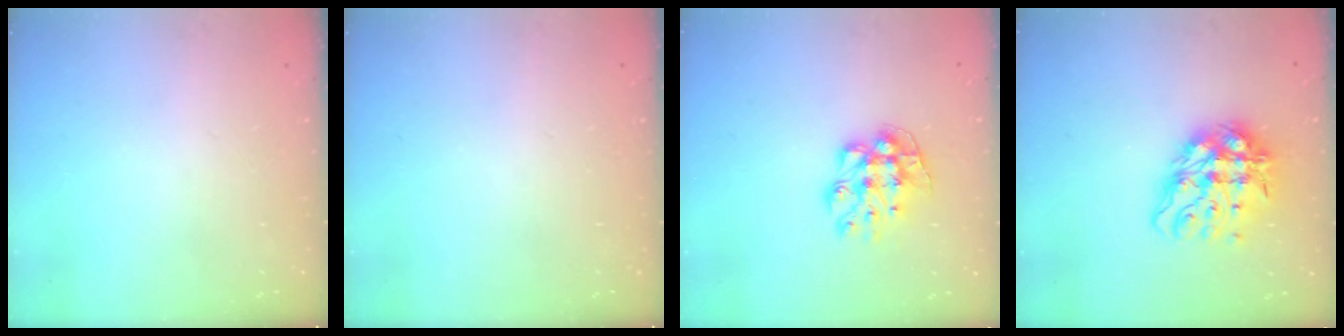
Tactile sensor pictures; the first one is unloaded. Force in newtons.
{"total": 0.0}
{"total": 9.4, "press": 9.4, "slide": 0.5}
{"total": 12.9, "press": 12.8, "slide": 1.8}